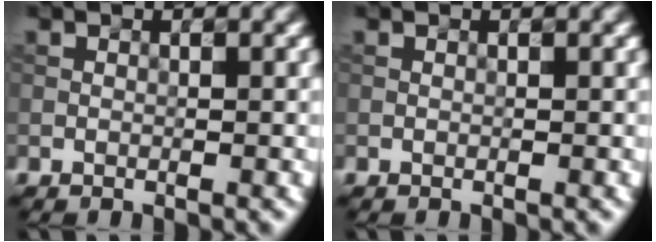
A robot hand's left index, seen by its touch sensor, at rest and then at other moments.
{"total": 0.0}